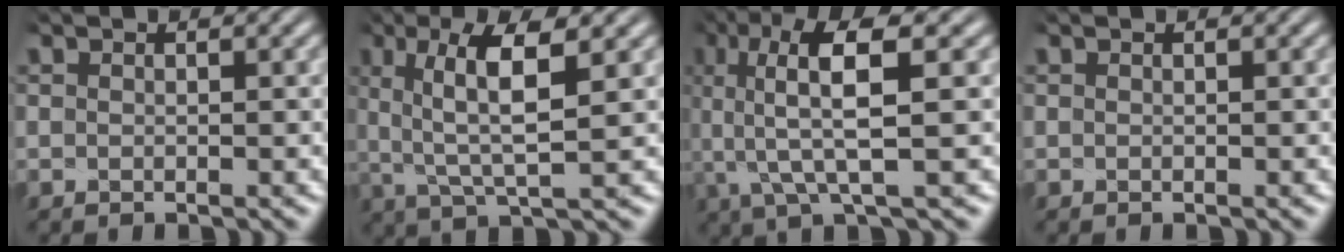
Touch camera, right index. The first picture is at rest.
{"total": 6.2, "force": [0.6, 2.7, 5.6], "torque": [-0.106, -0.004, 0.014]}
{"total": 8.5, "force": [1.8, 3.7, 7.4], "torque": [-0.147, -0.003, 0.024]}
{"total": 0.0}